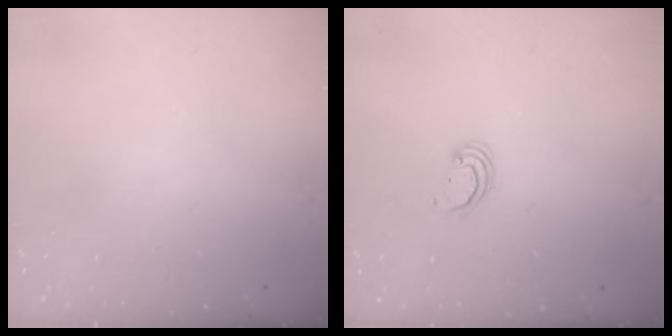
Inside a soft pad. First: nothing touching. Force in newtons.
{"total": 2.3, "press": 2.3, "slide": 0.3}